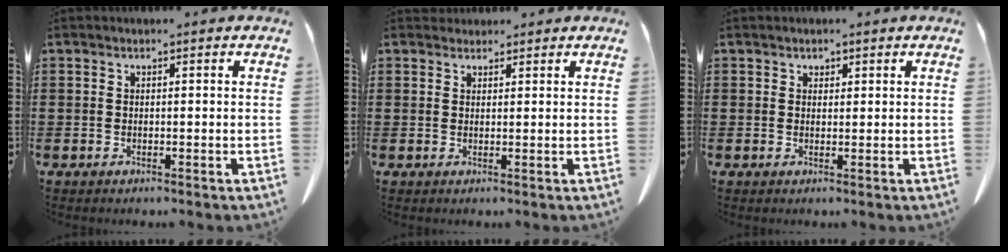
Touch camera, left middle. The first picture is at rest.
{"total": 1.7, "force": [1.6, 0.8, 0.0], "torque": [-0.005, 0.003, 0.032]}
{"total": 1.2, "force": [1.0, 0.6, 0.0], "torque": [-0.002, -0.001, 0.020]}